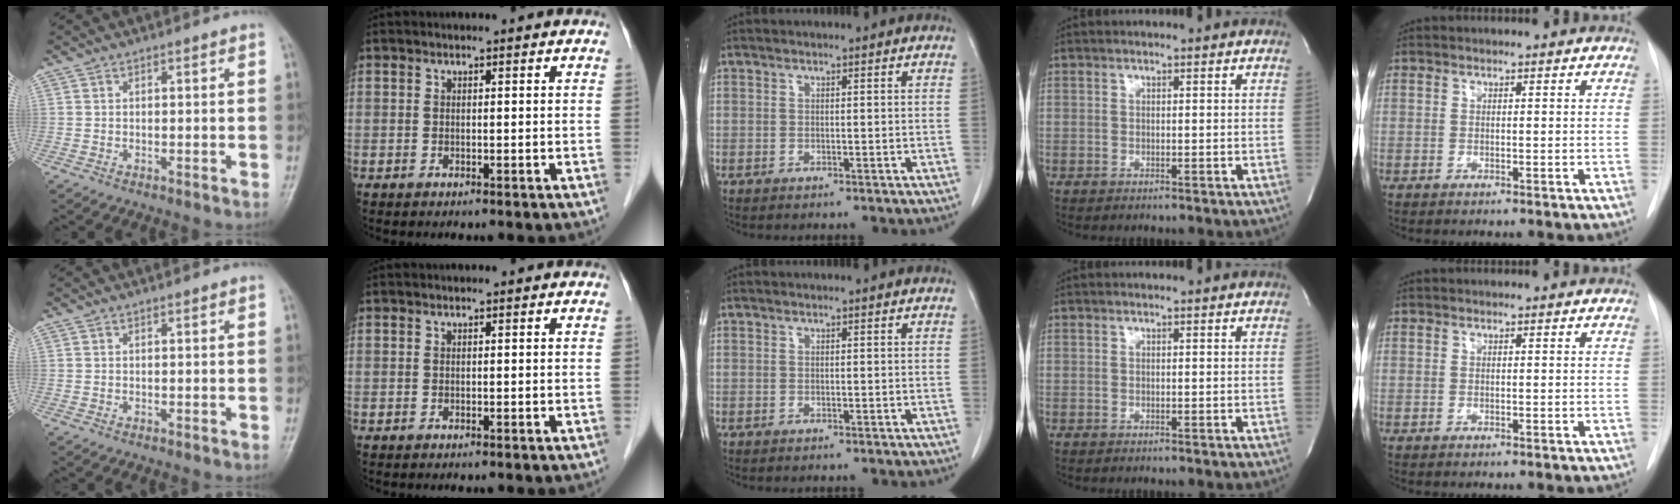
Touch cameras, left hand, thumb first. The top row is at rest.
{}